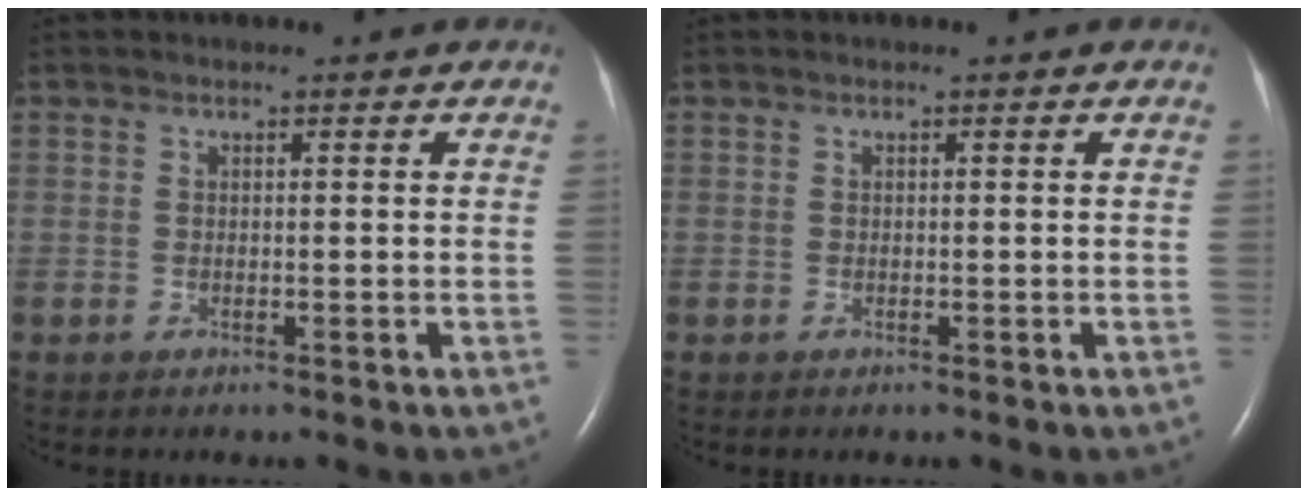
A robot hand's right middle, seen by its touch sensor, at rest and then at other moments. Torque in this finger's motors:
{"motor_torque": [-0.03, 0.06, 0.01, 0.00]}